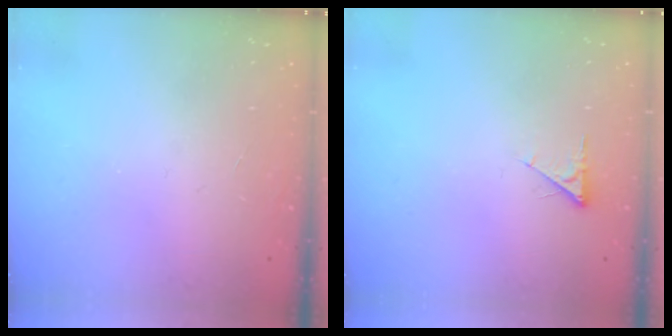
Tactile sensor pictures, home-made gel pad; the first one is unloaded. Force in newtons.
{"total": 2.4, "press": 2.4, "slide": 0.4}